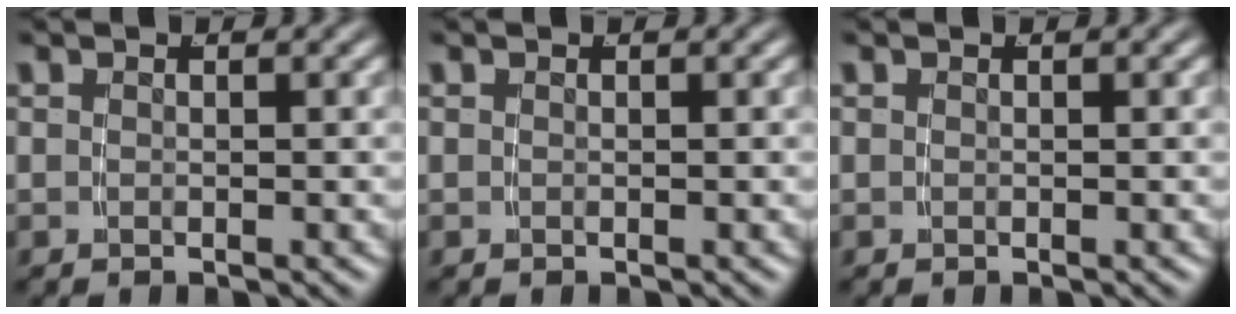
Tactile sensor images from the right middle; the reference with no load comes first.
{"total": 0.0}
{"total": 0.0}